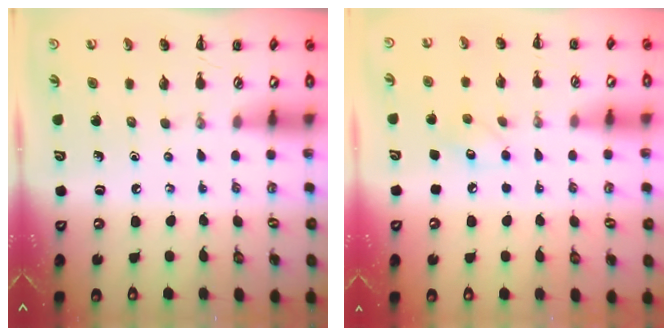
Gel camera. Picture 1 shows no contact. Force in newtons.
{"total": 7.3, "press": 7.1, "slide": 1.3}